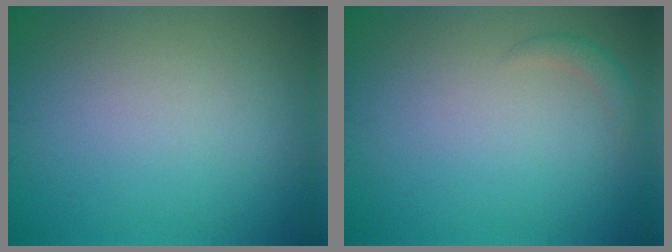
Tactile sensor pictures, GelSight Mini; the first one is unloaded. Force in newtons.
{"total": 1.1, "press": 1.1, "slide": 0.1}